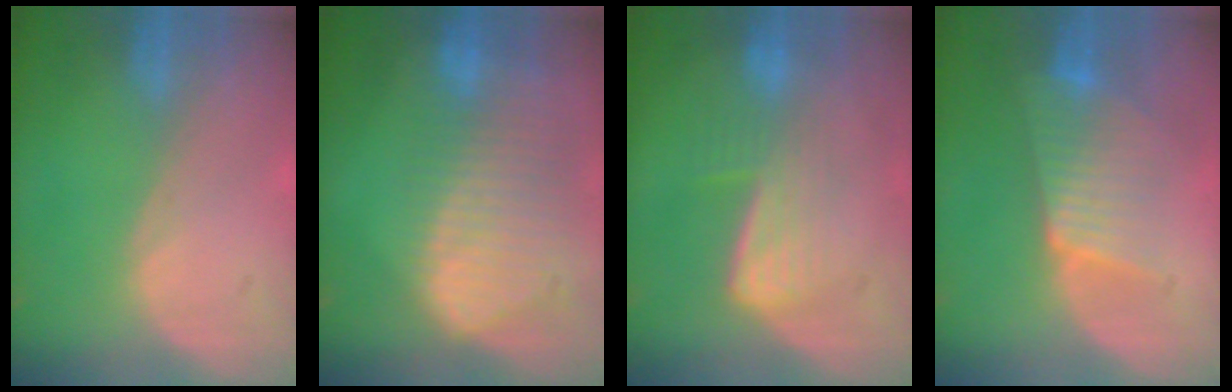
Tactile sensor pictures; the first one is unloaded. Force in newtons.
{"total": 10.6, "press": 9.1, "slide": 5.4}
{"total": 7.2, "press": 6.0, "slide": 4.0}
{"total": 6.6, "press": 6.2, "slide": 2.4}